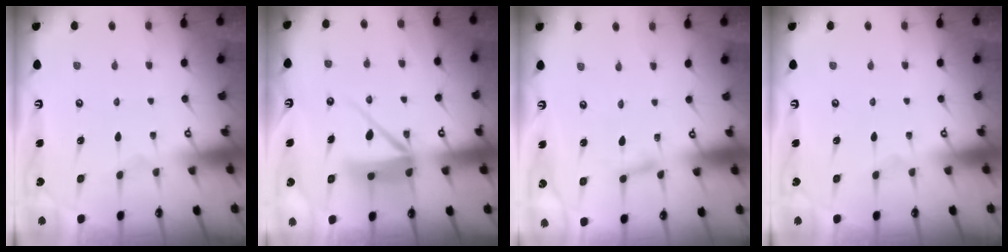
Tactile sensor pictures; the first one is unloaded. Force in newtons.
{"total": 10.7, "press": 10.6, "slide": 1.7}
{"total": 2.0, "press": 2.0, "slide": 0.2}
{"total": 0.0}